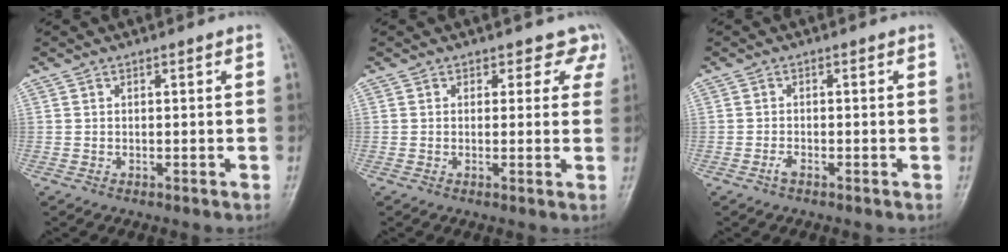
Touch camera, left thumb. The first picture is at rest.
{"total": 3.6, "force": [2.5, 2.6, 0.3], "torque": [0.032, -0.013, 0.008]}
{"total": 1.4, "force": [-1.0, 0.4, 0.9], "torque": [-0.020, 0.005, -0.020]}